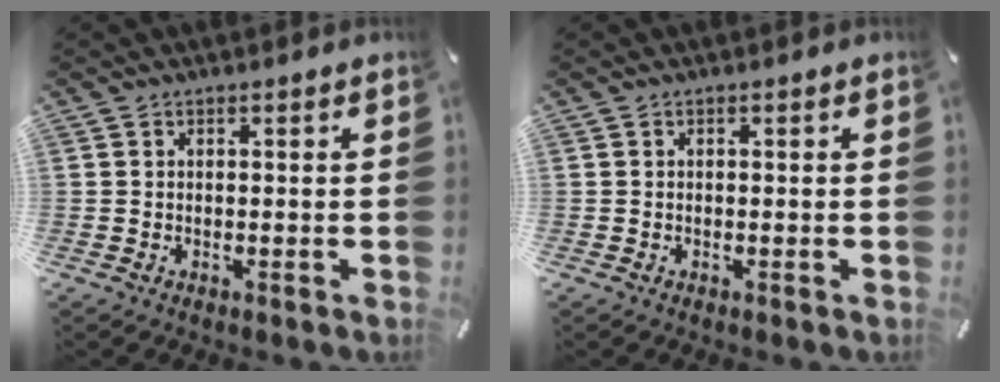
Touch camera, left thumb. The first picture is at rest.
{"total": 0.0}